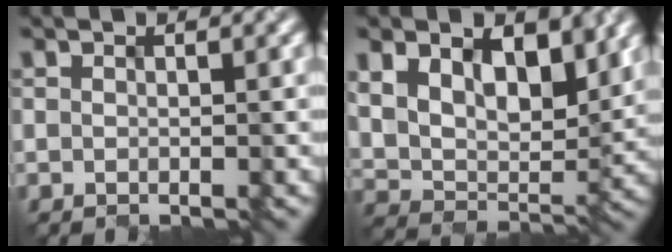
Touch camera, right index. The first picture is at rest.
{"total": 8.4, "force": [3.8, 5.2, 5.5], "torque": [-0.107, 0.003, 0.043]}